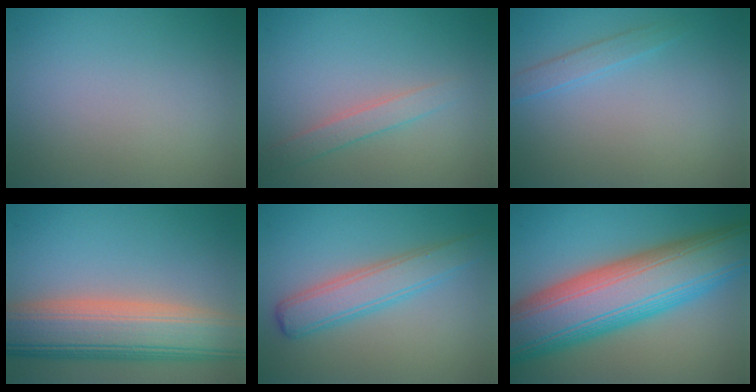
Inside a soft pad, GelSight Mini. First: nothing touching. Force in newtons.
{"total": 1.8, "press": 1.8, "slide": 0.1}
{"total": 1.4, "press": 1.4, "slide": 0.0}
{"total": 10.3, "press": 10.2, "slide": 1.2}
{"total": 4.0, "press": 4.0, "slide": 0.0}
{"total": 13.9, "press": 13.8, "slide": 0.7}